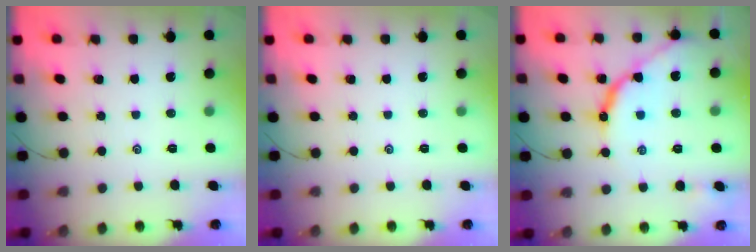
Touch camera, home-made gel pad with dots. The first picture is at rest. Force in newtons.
{"total": 0.0}
{"total": 11.2, "press": 11.2, "slide": 0.6}